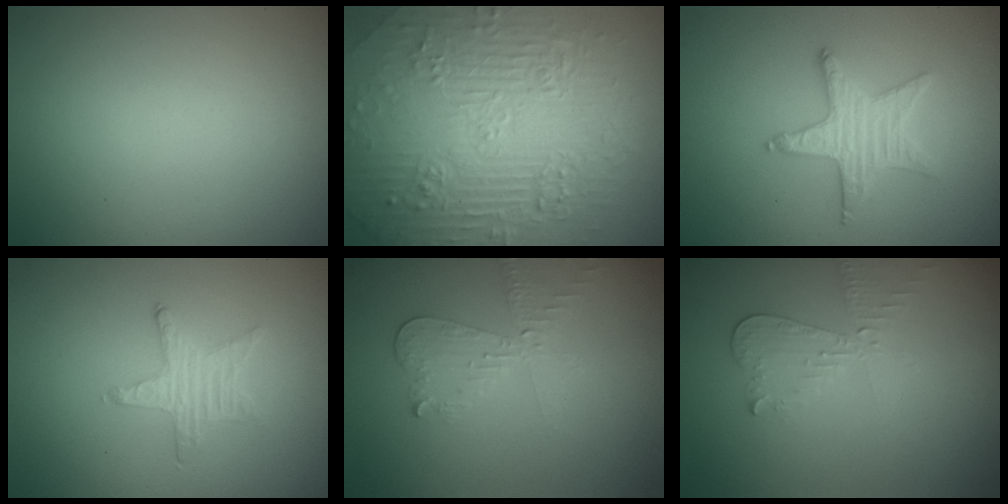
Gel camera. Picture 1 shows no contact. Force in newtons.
{"total": 10.9, "press": 7.3, "slide": 8.2}
{"total": 3.1, "press": 2.9, "slide": 1.2}
{"total": 1.2, "press": 1.2, "slide": 0.1}
{"total": 2.8, "press": 2.6, "slide": 0.9}
{"total": 2.2, "press": 2.2, "slide": 0.2}